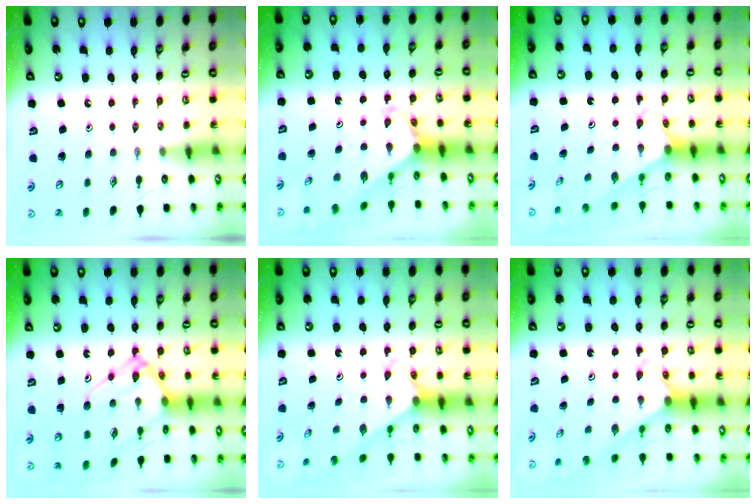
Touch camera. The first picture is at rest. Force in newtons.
{"total": 2.4, "press": 2.4, "slide": 0.2}
{"total": 2.4, "press": 2.4, "slide": 0.2}
{"total": 15.7, "press": 15.6, "slide": 1.5}
{"total": 2.3, "press": 2.3, "slide": 0.1}
{"total": 2.0, "press": 2.0, "slide": 0.2}